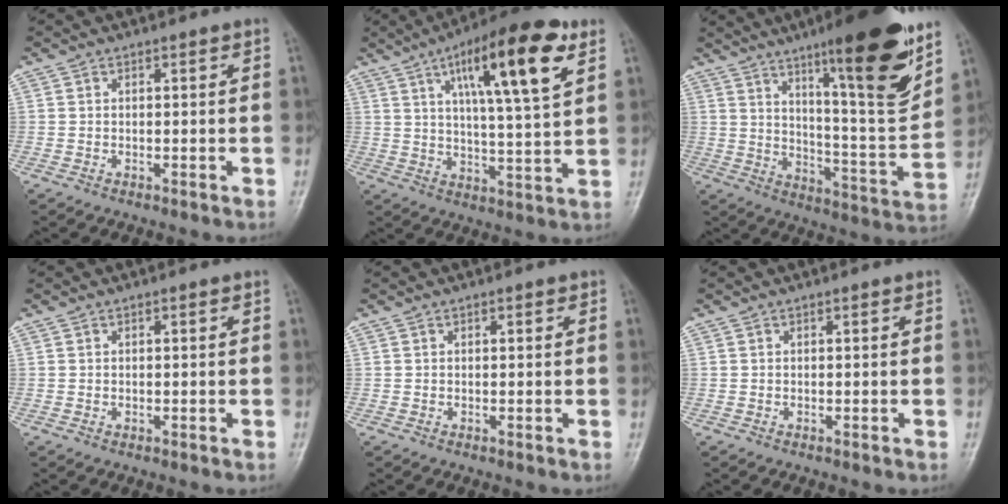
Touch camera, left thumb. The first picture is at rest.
{"total": 18.1, "force": [8.2, 4.2, 15.6], "torque": [-0.231, -0.022, 0.128]}
{"total": 20.2, "force": [12.2, 3.1, 15.8], "torque": [-0.200, -0.071, 0.191]}
{"total": 0.0}
{"total": 0.6, "force": [0.2, 0.3, 0.4], "torque": [-0.002, 0.001, 0.001]}
{"total": 0.0}